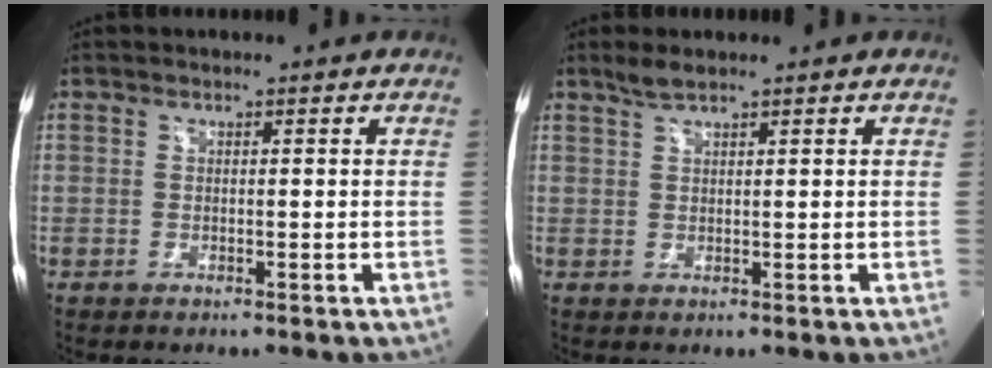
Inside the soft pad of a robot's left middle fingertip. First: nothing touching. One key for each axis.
{"total": 2.0, "fx": 1.7, "fy": 0.2, "fz": 1.0, "tx": -0.027, "ty": 0.006, "tz": 0.037}